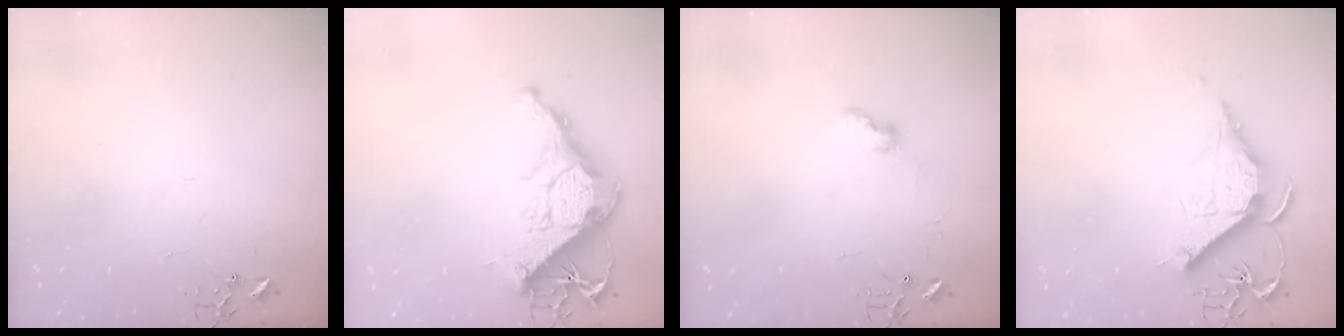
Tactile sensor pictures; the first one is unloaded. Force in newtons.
{"total": 15.4, "press": 15.3, "slide": 1.6}
{"total": 6.3, "press": 6.2, "slide": 0.9}
{"total": 12.6, "press": 12.5, "slide": 1.3}